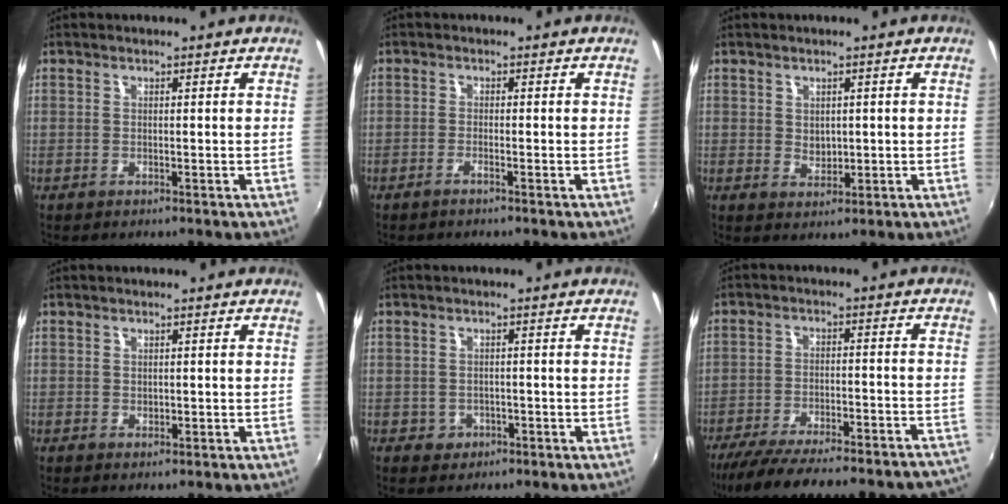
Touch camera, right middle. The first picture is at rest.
{"total": 1.3, "force": [-1.0, -0.3, 0.8], "torque": [-0.020, 0.000, -0.022]}
{"total": 2.4, "force": [0.4, 1.9, 1.3], "torque": [-0.017, 0.000, 0.009]}
{"total": 0.7, "force": [0.0, 0.6, 0.3], "torque": [-0.002, -0.001, 0.000]}
{"total": 3.0, "force": [-1.1, 2.7, 0.8], "torque": [-0.021, 0.000, -0.013]}
{"total": 27.0, "force": [-23.4, 6.4, 11.8], "torque": [-0.199, -0.023, -0.309]}